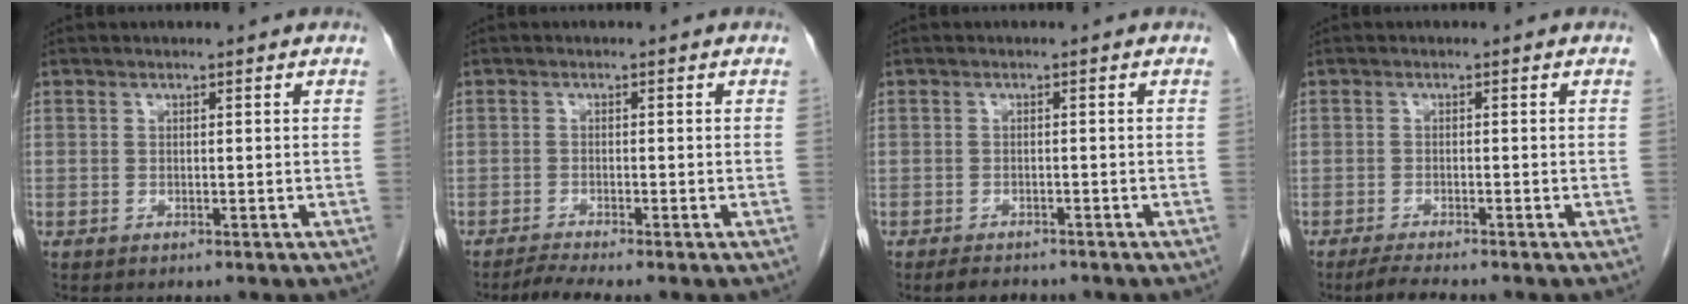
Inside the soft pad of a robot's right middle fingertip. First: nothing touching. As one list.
[{"total": 2.5, "force": [-2.2, -0.9, 0.9], "torque": [-0.027, -0.011, -0.045]}, {"total": 2.9, "force": [-2.4, 1.1, 1.1], "torque": [-0.023, -0.004, -0.034]}, {"total": 3.2, "force": [-2.8, -0.1, 1.5], "torque": [-0.035, -0.012, -0.050]}]